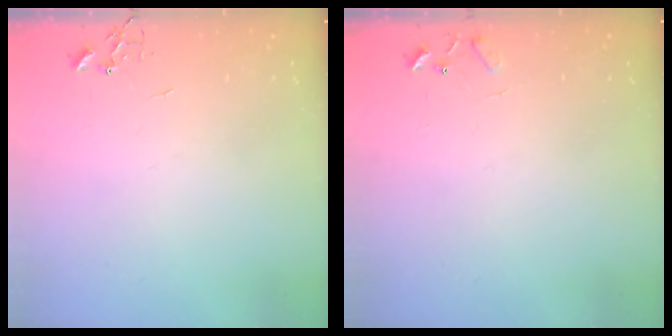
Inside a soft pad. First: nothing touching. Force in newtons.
{"total": 7.6, "press": 7.5, "slide": 0.6}